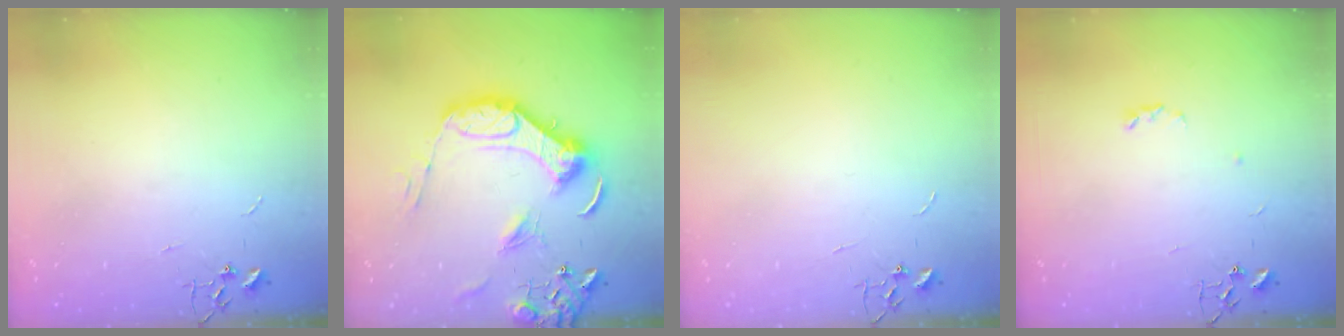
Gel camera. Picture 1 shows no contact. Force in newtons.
{"total": 17.9, "press": 17.8, "slide": 2.0}
{"total": 0.0}
{"total": 3.2, "press": 3.2, "slide": 0.5}